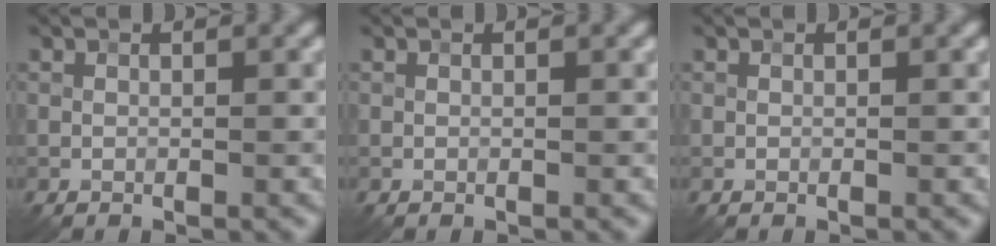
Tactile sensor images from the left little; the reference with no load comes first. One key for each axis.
{"total": 0.0}
{"total": 0.0}